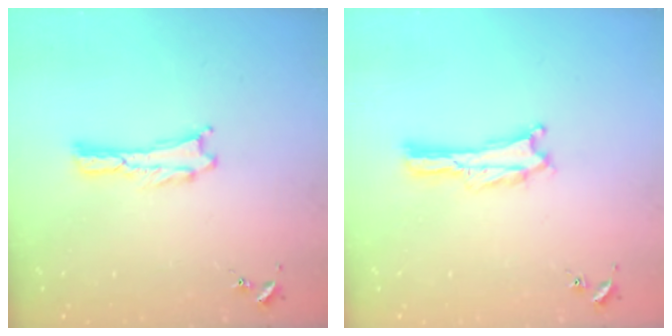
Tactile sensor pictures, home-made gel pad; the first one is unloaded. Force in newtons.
{"total": 0.0}